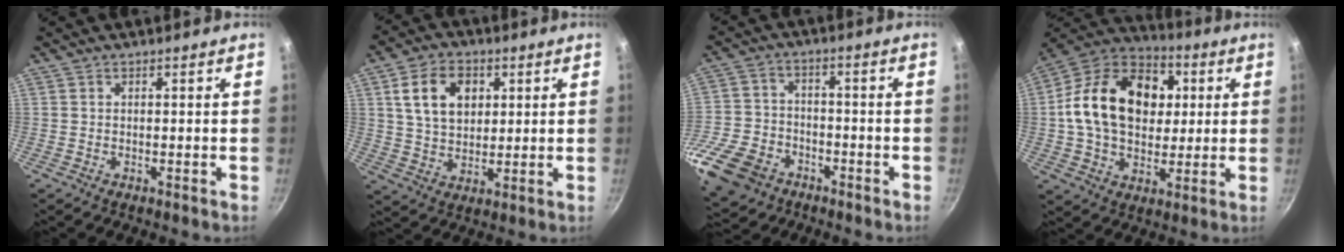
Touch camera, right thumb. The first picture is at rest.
{"total": 11.1, "force": [3.3, 7.8, 7.2], "torque": [-0.106, -0.003, 0.058]}
{"total": 17.0, "force": [-8.3, 12.2, 8.4], "torque": [-0.180, 0.032, -0.151]}
{"total": 22.0, "force": [3.2, 15.9, 15.0], "torque": [-0.220, 0.021, 0.041]}